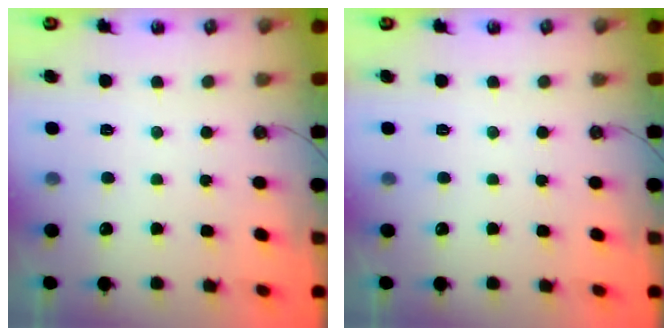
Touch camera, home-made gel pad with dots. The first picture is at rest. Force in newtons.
{"total": 0.0}